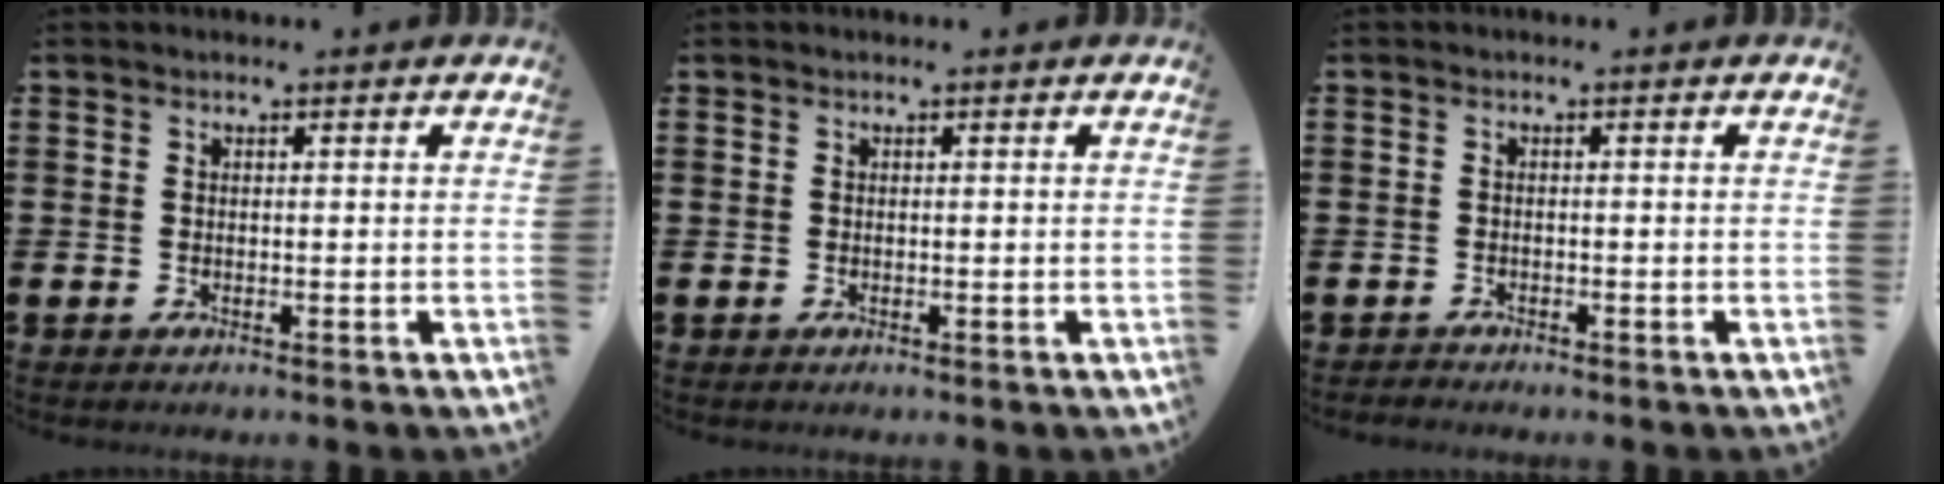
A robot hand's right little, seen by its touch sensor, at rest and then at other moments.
{"total": 0.0}
{"total": 0.6, "force": [-0.6, 0.1, -0.1], "torque": [0.000, 0.000, -0.013]}